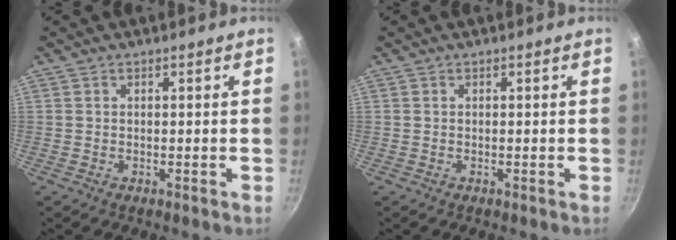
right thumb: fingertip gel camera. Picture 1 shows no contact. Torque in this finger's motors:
{"motor_torque": [0.00, 0.00, -0.07, 0.08, 0.09]}